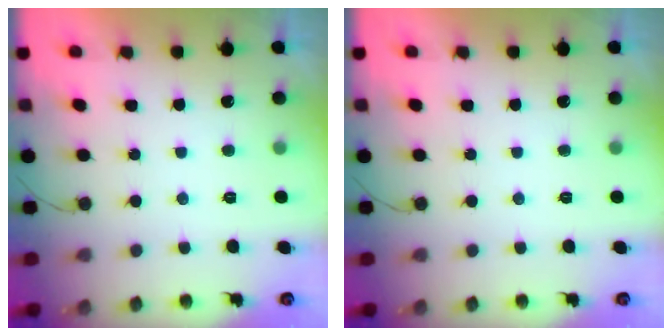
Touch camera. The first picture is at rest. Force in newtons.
{"total": 0.0}